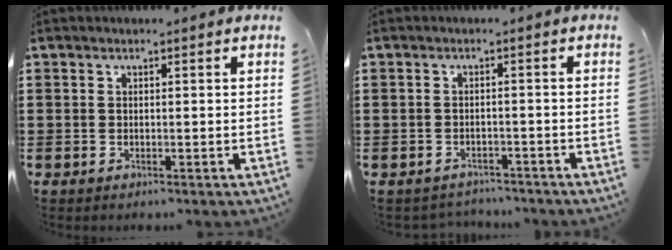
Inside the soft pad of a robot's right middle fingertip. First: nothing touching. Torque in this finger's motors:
{"motor_torque": [-0.18, -0.01, -0.12, -0.04]}